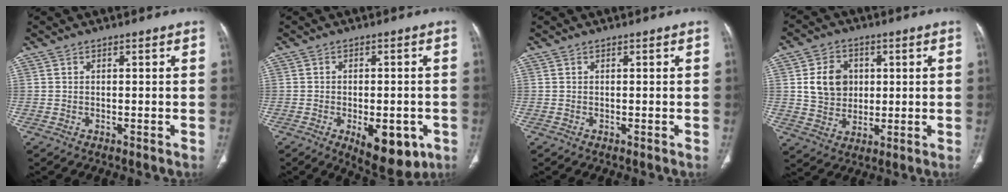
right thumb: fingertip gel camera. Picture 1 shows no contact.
{"total": 10.8, "force": [-4.1, 5.2, 8.5], "torque": [-0.095, 0.002, -0.045]}
{"total": 0.0}
{"total": 9.5, "force": [1.8, 7.8, 5.0], "torque": [-0.057, -0.004, 0.038]}